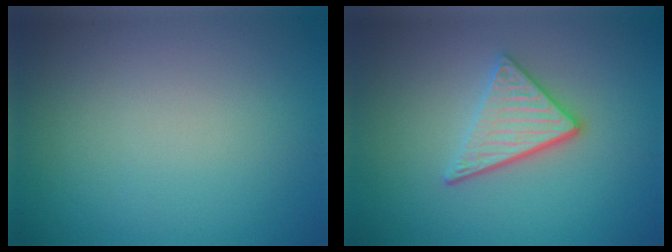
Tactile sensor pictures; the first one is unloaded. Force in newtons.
{"total": 3.6, "press": 3.1, "slide": 1.9}